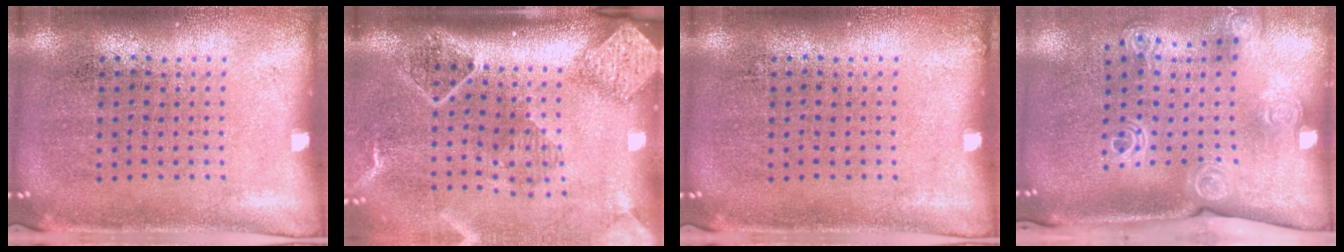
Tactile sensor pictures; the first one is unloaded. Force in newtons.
{"total": 2.7, "press": 2.0, "slide": 1.8}
{"total": 0.0}
{"total": 2.1, "press": 1.6, "slide": 1.3}